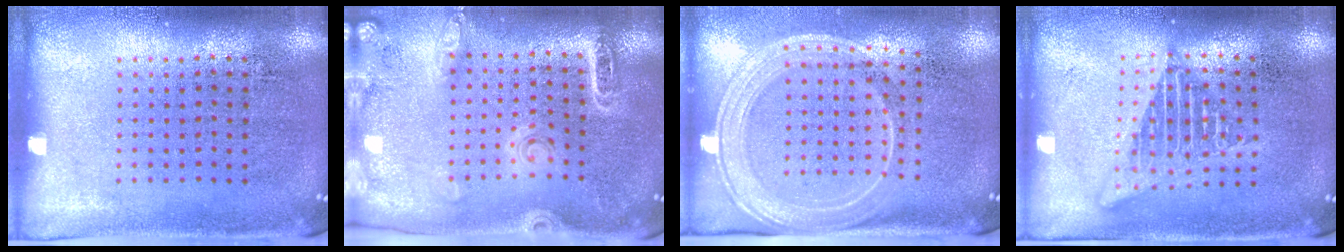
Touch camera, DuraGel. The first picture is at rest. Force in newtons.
{"total": 1.8, "press": 1.7, "slide": 0.4}
{"total": 2.1, "press": 1.8, "slide": 1.1}
{"total": 2.6, "press": 2.6, "slide": 0.3}